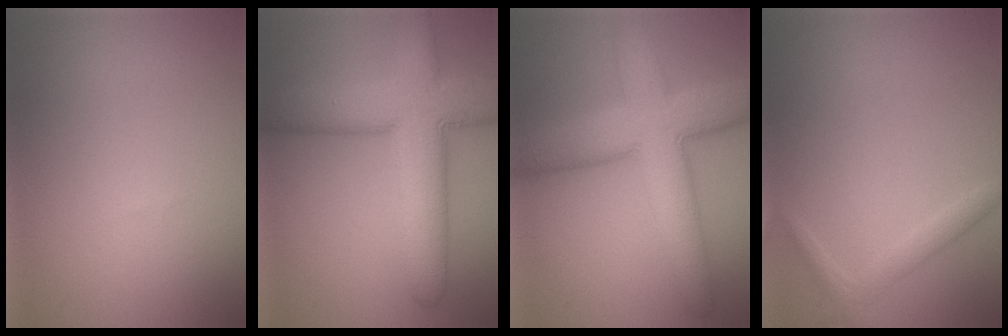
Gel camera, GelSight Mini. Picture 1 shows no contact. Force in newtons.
{"total": 10.0, "press": 9.9, "slide": 0.5}
{"total": 9.0, "press": 9.0, "slide": 0.6}
{"total": 1.5, "press": 1.5, "slide": 0.1}